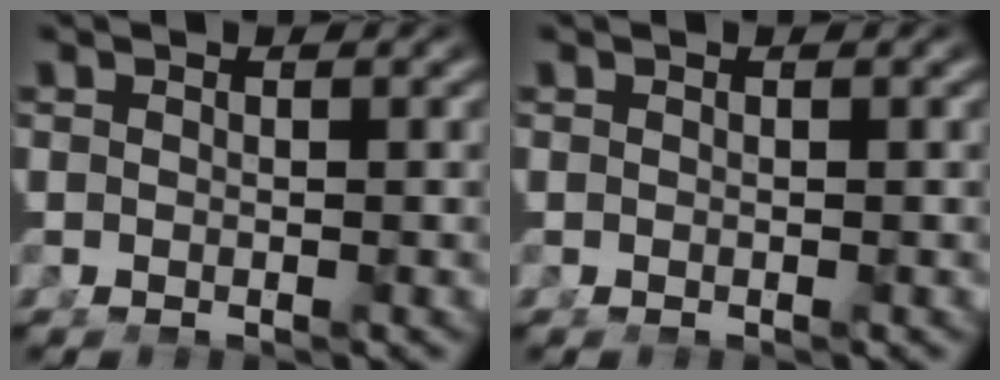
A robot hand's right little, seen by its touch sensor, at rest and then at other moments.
{"total": 0.0}